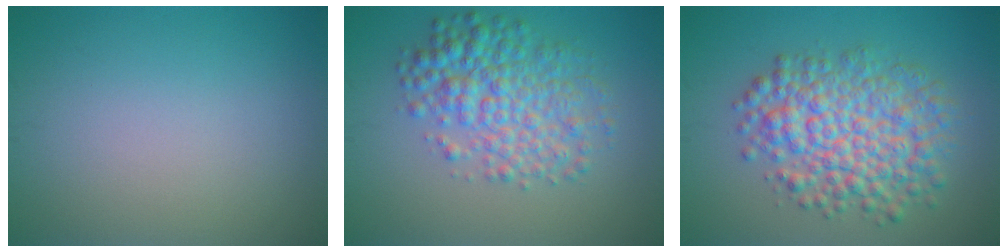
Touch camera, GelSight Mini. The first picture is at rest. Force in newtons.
{"total": 5.5, "press": 5.5, "slide": 0.1}
{"total": 7.4, "press": 7.4, "slide": 0.1}